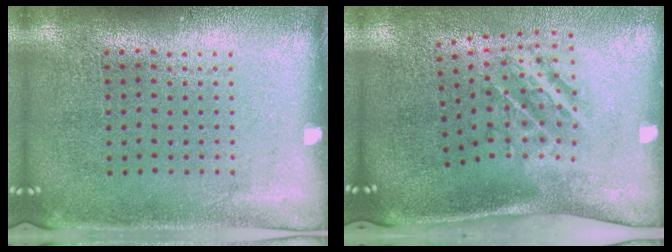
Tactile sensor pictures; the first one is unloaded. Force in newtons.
{"total": 2.0, "press": 1.2, "slide": 1.7}